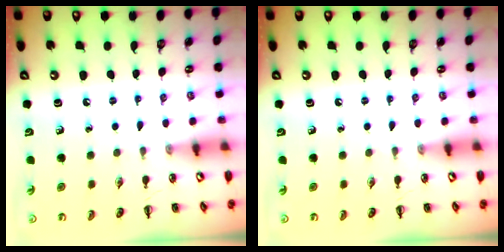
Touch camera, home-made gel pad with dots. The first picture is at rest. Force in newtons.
{"total": 0.0}